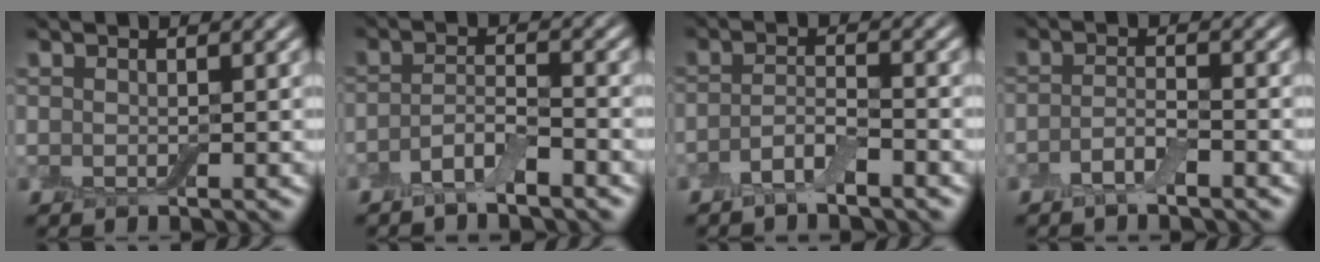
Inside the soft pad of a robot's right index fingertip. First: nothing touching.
{"total": 2.8, "force": [-1.9, 0.7, 2.0], "torque": [-0.040, 0.004, -0.042]}
{"total": 2.5, "force": [-1.6, 0.7, 1.8], "torque": [-0.037, 0.005, -0.037]}
{"total": 2.0, "force": [-1.2, 0.5, 1.5], "torque": [-0.031, 0.004, -0.028]}